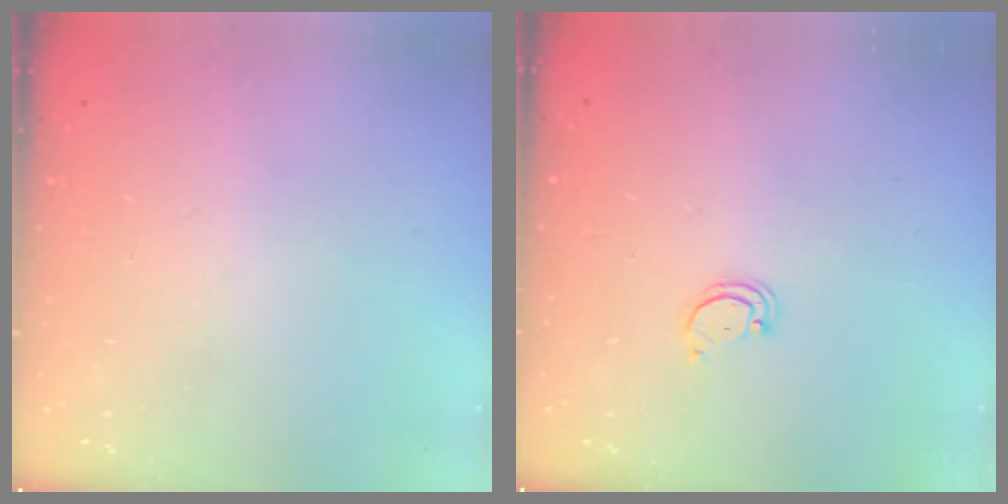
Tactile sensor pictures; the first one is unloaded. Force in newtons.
{"total": 1.6, "press": 1.6, "slide": 0.1}